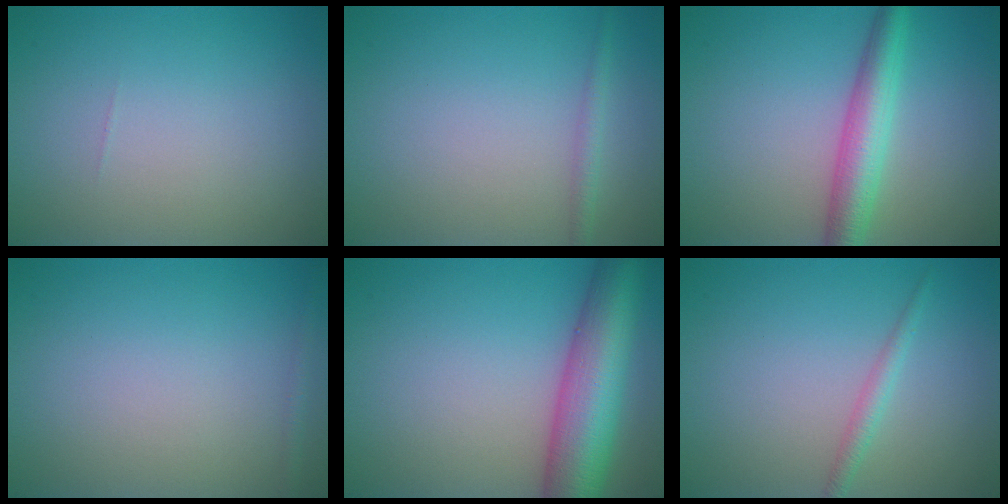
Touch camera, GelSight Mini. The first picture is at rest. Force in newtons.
{"total": 1.2, "press": 1.2, "slide": 0.1}
{"total": 4.6, "press": 4.6, "slide": 0.0}
{"total": 0.8, "press": 0.8, "slide": 0.0}
{"total": 10.1, "press": 10.1, "slide": 0.3}
{"total": 1.4, "press": 1.4, "slide": 0.0}